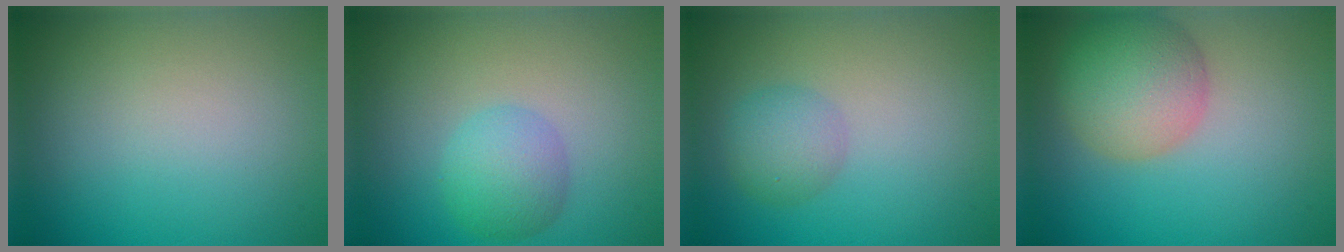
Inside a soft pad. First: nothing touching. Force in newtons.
{"total": 3.4, "press": 3.4, "slide": 0.1}
{"total": 2.5, "press": 2.5, "slide": 0.1}
{"total": 6.0, "press": 6.0, "slide": 0.4}